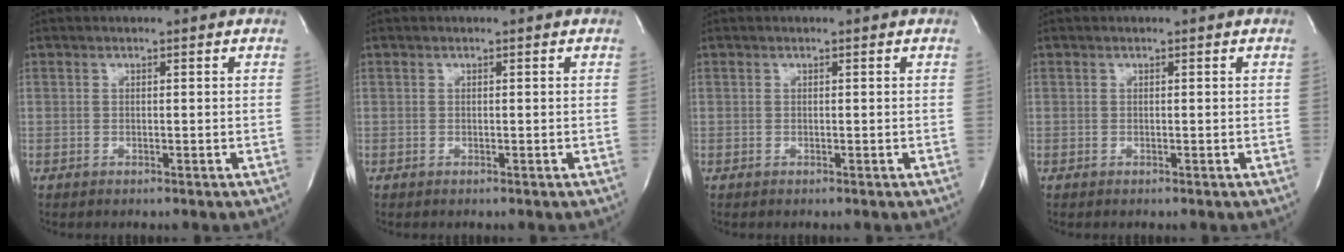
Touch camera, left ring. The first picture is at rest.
{"total": 0.0}
{"total": 0.0}
{"total": 0.0}